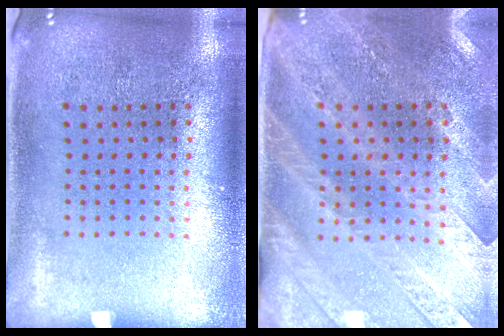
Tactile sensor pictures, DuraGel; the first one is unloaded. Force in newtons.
{"total": 3.0, "press": 2.7, "slide": 1.4}